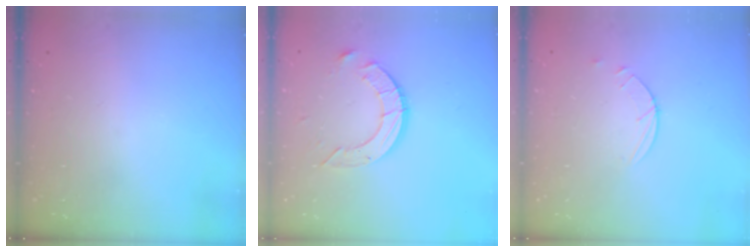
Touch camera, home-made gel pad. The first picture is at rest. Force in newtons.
{"total": 9.8, "press": 9.8, "slide": 0.9}
{"total": 2.5, "press": 2.4, "slide": 0.3}